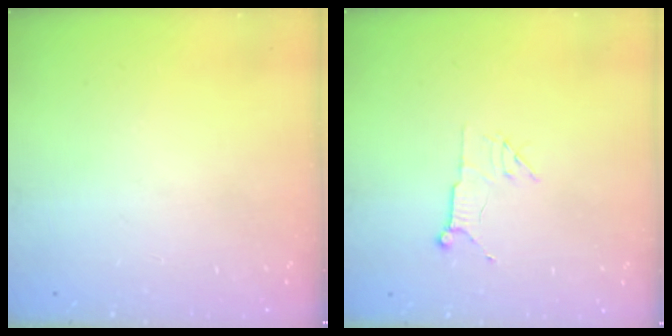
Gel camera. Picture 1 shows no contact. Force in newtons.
{"total": 5.5, "press": 5.4, "slide": 0.8}